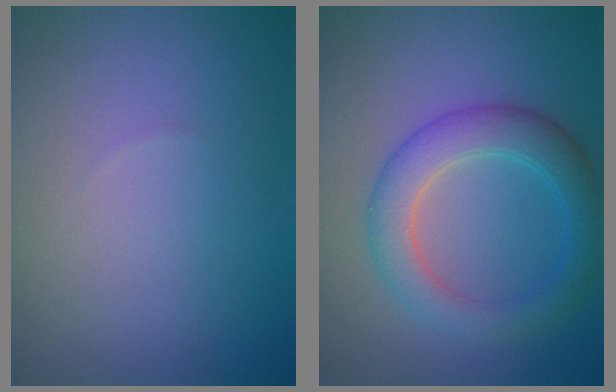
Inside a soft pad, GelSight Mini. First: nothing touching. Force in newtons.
{"total": 4.7, "press": 4.7, "slide": 0.4}